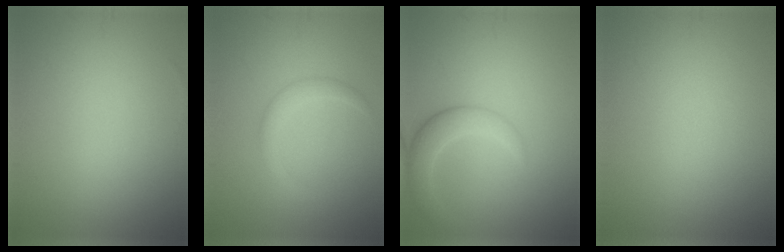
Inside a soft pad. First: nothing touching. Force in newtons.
{"total": 1.8, "press": 1.8, "slide": 0.2}
{"total": 2.8, "press": 2.8, "slide": 0.1}
{"total": 0.0}